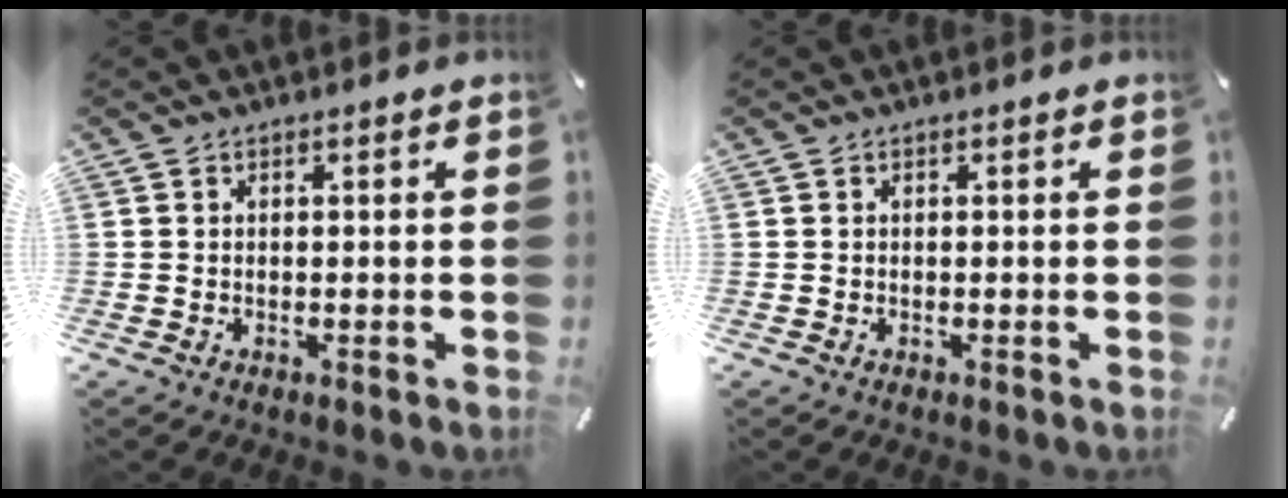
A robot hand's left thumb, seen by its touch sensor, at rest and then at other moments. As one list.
[{"total": 0.0}]